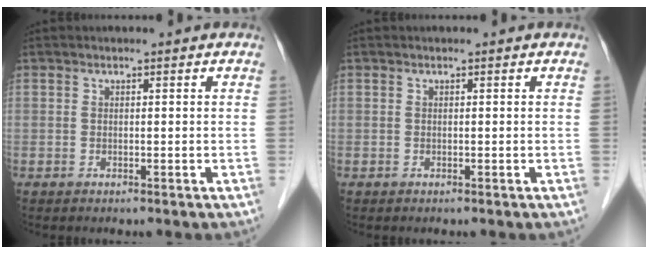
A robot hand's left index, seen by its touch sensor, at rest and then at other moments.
{"total": 0.0}